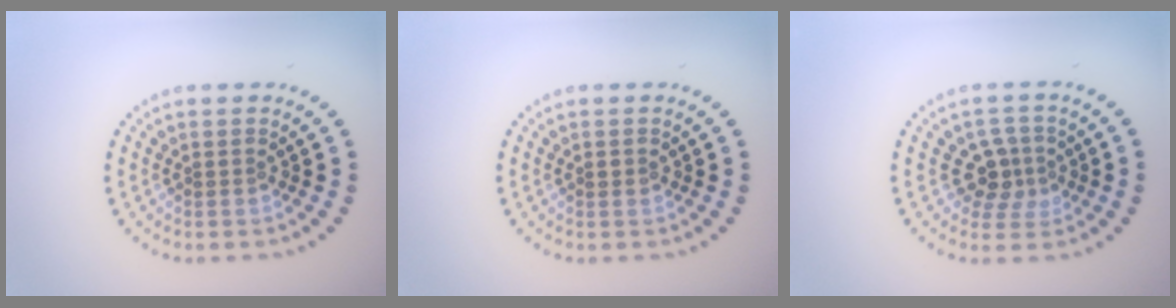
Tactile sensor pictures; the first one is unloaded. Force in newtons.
{"total": 0.8, "press": 0.8, "slide": 0.0}
{"total": 2.9, "press": 2.6, "slide": 1.3}